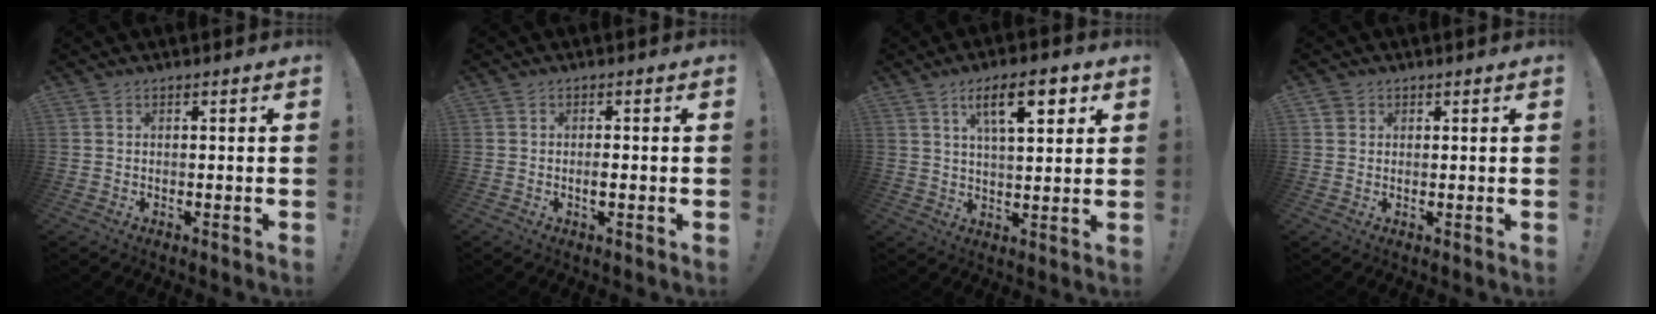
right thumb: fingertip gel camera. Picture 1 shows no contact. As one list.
[{"total": 2.2, "force": [-0.7, 0.7, 2.0], "torque": [-0.025, -0.001, -0.013]}, {"total": 11.9, "force": [5.0, 4.2, 10.0], "torque": [-0.152, -0.005, 0.079]}, {"total": 1.5, "force": [0.9, 1.2, 0.2], "torque": [-0.007, 0.004, 0.017]}]